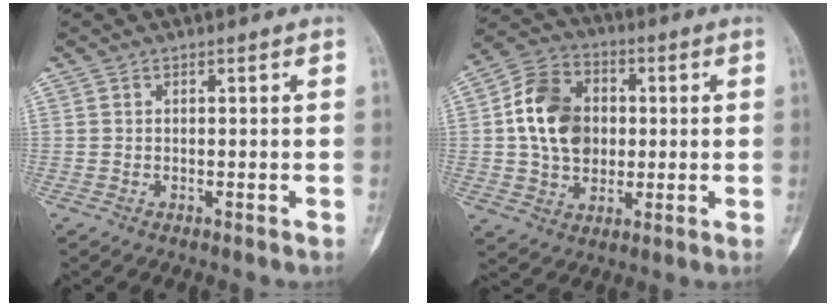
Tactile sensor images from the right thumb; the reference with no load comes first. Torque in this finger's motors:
{"motor_torque": [0.93, 2.28, 0.02, 0.06, 0.32]}